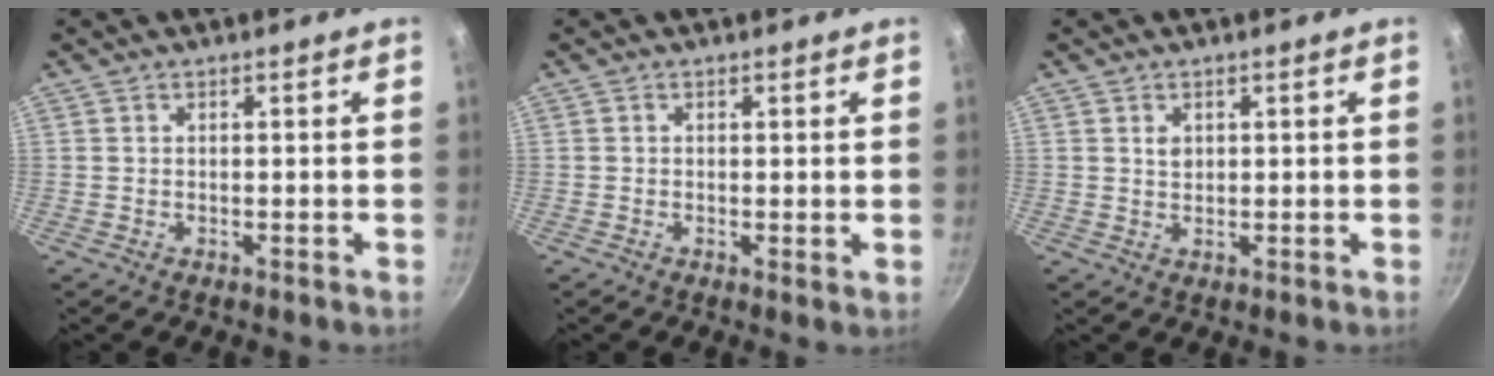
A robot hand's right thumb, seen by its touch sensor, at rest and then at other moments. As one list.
[{"total": 0.7, "force": [0.2, 0.4, 0.6], "torque": [-0.010, -0.002, 0.000]}, {"total": 1.7, "force": [0.6, 1.3, 0.9], "torque": [-0.012, -0.002, 0.010]}]